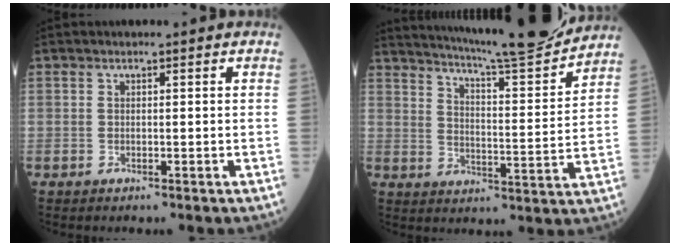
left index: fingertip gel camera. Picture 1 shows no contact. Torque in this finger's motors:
{"motor_torque": [0.13, -0.34, 0.52, 0.13]}